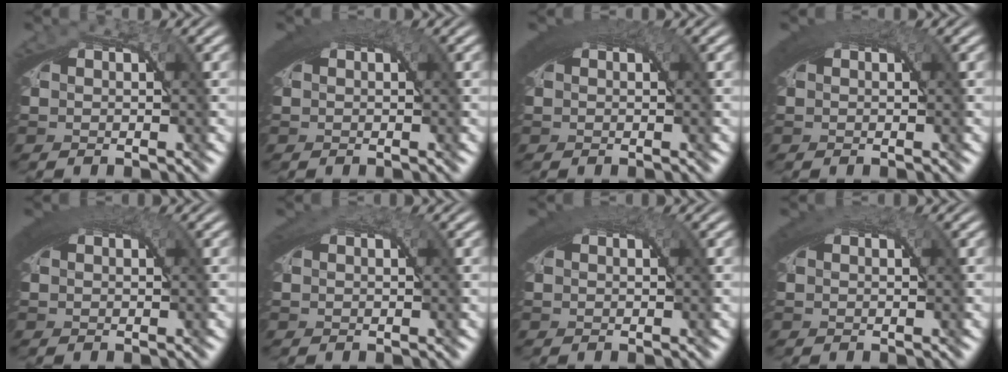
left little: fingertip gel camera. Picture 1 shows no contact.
{"total": 3.8, "force": [1.7, 1.3, 3.1], "torque": [-0.044, 0.013, 0.022]}
{"total": 4.7, "force": [1.9, 1.6, 4.0], "torque": [-0.055, 0.015, 0.025]}
{"total": 4.0, "force": [1.7, 1.4, 3.3], "torque": [-0.046, 0.013, 0.022]}
{"total": 4.2, "force": [1.8, 1.5, 3.5], "torque": [-0.049, 0.014, 0.024]}
{"total": 2.4, "force": [1.2, 0.9, 1.8], "torque": [-0.029, 0.010, 0.016]}
{"total": 3.8, "force": [1.7, 1.3, 3.1], "torque": [-0.045, 0.013, 0.023]}
{"total": 2.9, "force": [1.4, 1.0, 2.4], "torque": [-0.037, 0.011, 0.018]}